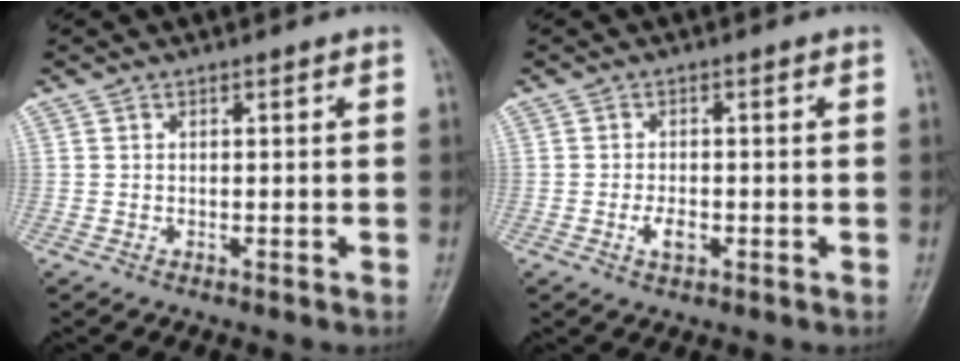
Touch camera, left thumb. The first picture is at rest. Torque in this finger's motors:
{"motor_torque": [0.42, 0.66, 0.68, 0.23, 0.01]}